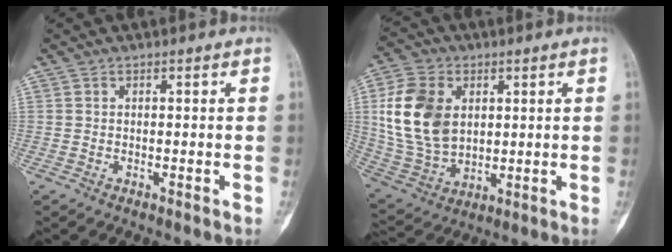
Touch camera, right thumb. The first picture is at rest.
{"total": 16.0, "force": [3.2, 11.1, 11.0], "torque": [-0.200, -0.005, 0.072]}